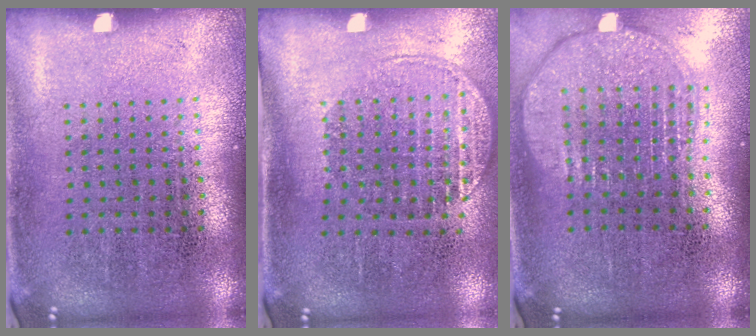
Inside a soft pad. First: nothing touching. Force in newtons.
{"total": 1.5, "press": 1.3, "slide": 0.8}
{"total": 2.0, "press": 1.6, "slide": 1.1}